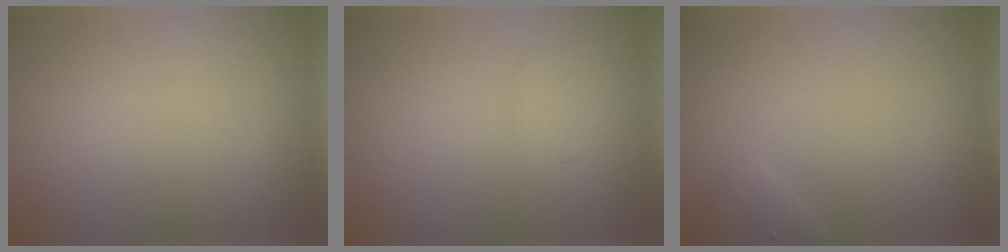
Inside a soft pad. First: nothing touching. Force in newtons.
{"total": 1.0, "press": 1.0, "slide": 0.1}
{"total": 1.3, "press": 1.3, "slide": 0.2}